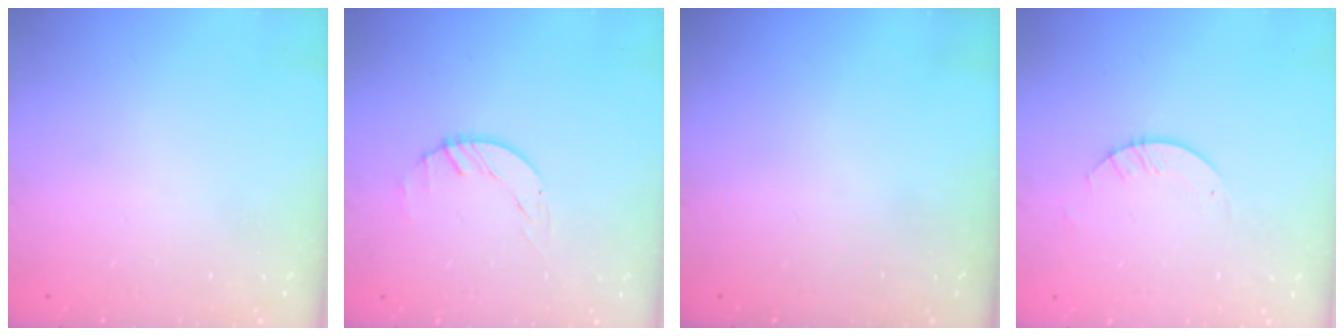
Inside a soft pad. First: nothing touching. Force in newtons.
{"total": 1.5, "press": 1.4, "slide": 0.3}
{"total": 0.0}
{"total": 2.8, "press": 2.8, "slide": 0.2}